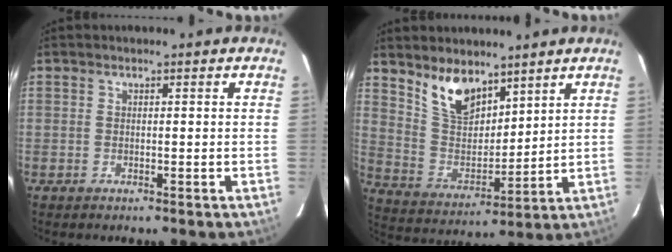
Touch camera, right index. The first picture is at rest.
{"total": 10.9, "force": [7.8, 5.1, 5.6], "torque": [-0.108, 0.003, 0.162]}